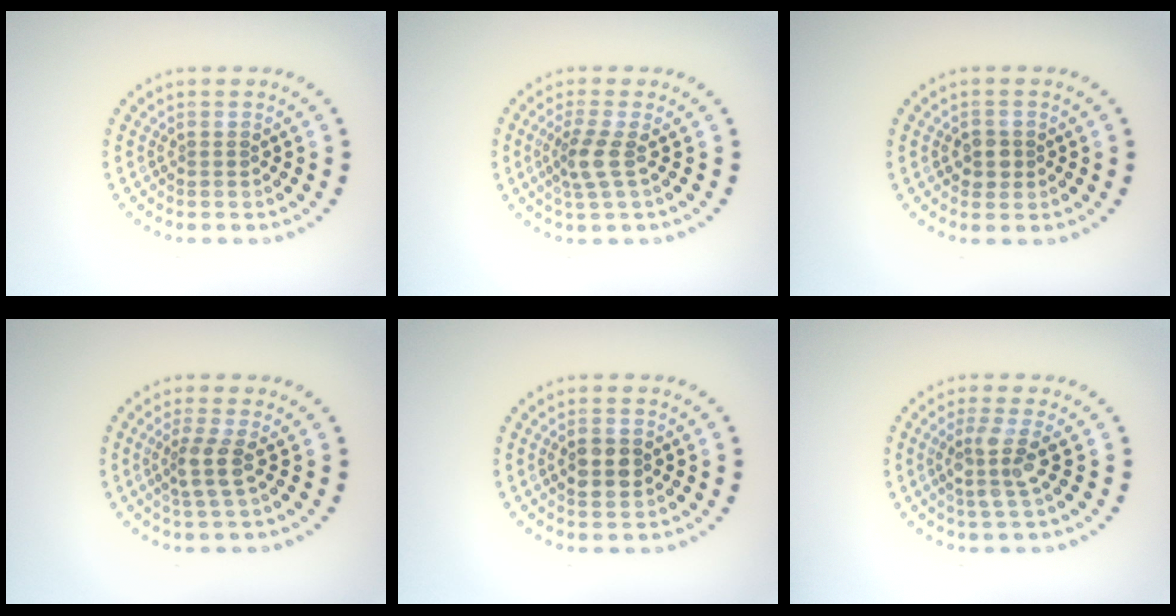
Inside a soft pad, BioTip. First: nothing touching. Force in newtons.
{"total": 2.5, "press": 1.9, "slide": 1.6}
{"total": 1.6, "press": 1.6, "slide": 0.5}
{"total": 2.5, "press": 2.0, "slide": 1.4}
{"total": 2.4, "press": 2.4, "slide": 0.1}
{"total": 3.1, "press": 2.5, "slide": 1.9}